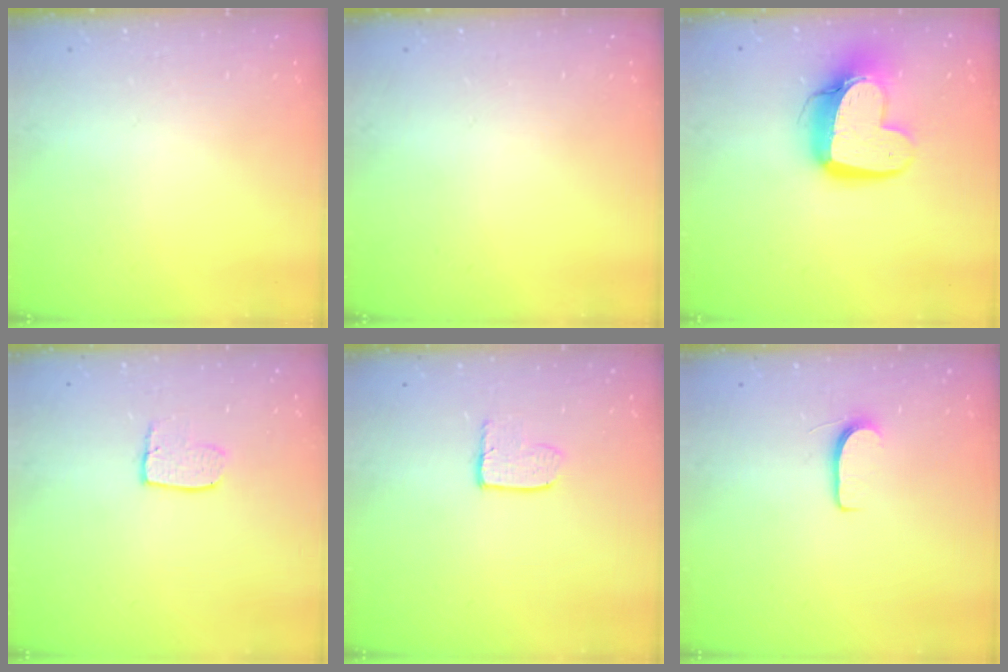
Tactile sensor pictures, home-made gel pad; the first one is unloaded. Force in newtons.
{"total": 0.0}
{"total": 14.7, "press": 14.6, "slide": 1.4}
{"total": 5.5, "press": 5.5, "slide": 0.3}
{"total": 3.7, "press": 3.7, "slide": 0.2}
{"total": 5.4, "press": 5.4, "slide": 0.6}